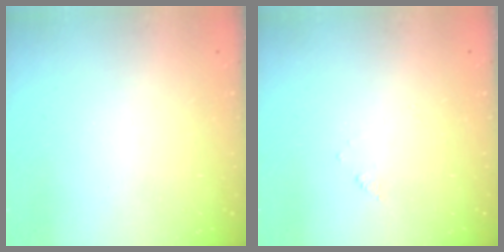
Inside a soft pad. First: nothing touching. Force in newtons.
{"total": 3.0, "press": 3.0, "slide": 0.4}